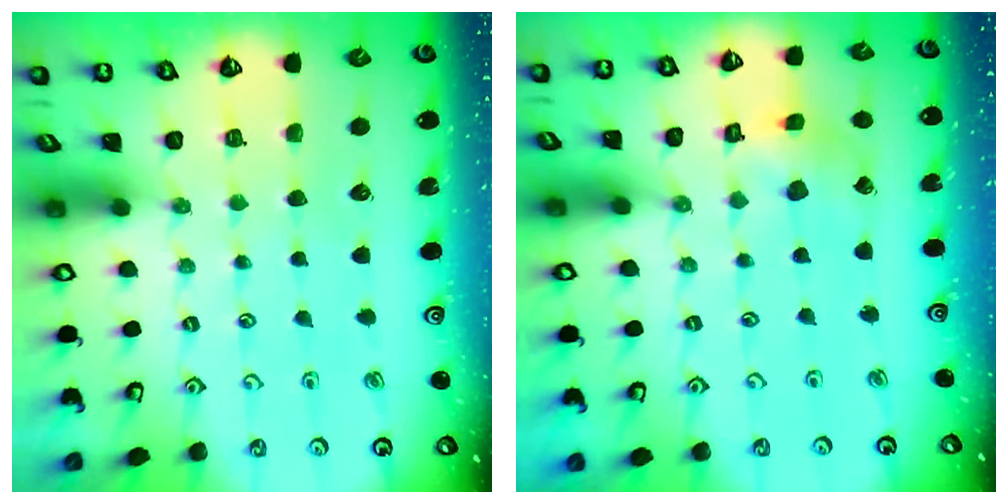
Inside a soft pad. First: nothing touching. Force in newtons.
{"total": 5.2, "press": 5.2, "slide": 0.4}